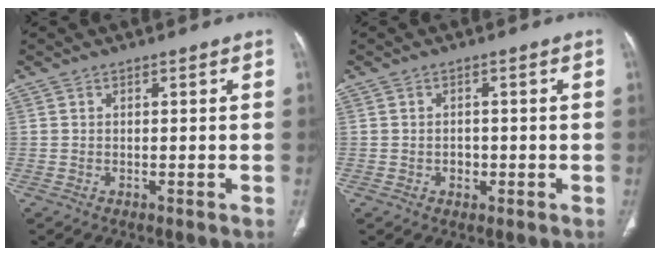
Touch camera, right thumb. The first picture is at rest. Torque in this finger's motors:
{"motor_torque": [-0.10, 0.16, 0.09, 0.37, 0.02]}